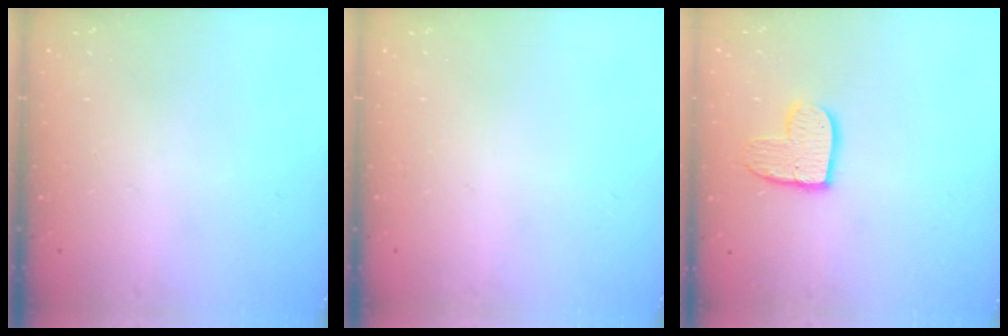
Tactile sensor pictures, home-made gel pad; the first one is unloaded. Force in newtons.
{"total": 0.0}
{"total": 10.7, "press": 10.7, "slide": 1.0}